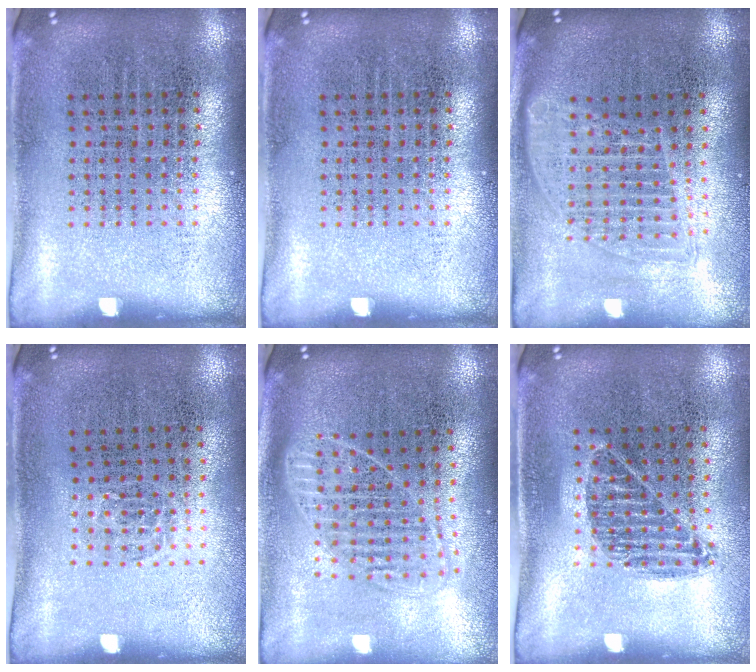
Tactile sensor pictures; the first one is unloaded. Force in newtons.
{"total": 0.0}
{"total": 1.6, "press": 1.4, "slide": 0.8}
{"total": 0.5, "press": 0.4, "slide": 0.3}
{"total": 1.7, "press": 1.4, "slide": 1.0}
{"total": 0.9, "press": 0.8, "slide": 0.4}